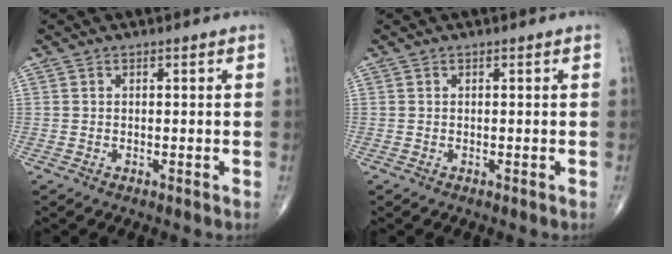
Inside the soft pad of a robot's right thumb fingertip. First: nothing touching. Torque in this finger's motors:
{"motor_torque": [0.00, 0.00, 0.00, 0.00, 0.00]}